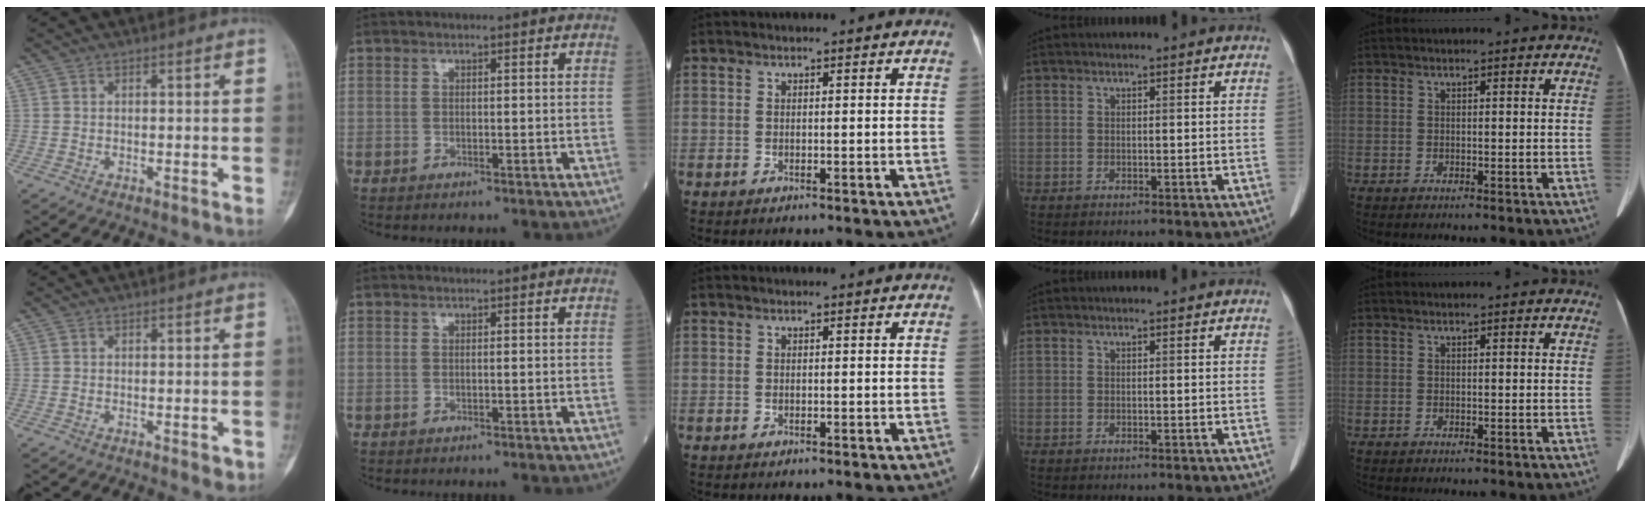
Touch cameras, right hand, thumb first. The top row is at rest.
{"thumb": {"total": 1.9, "force": [-0.8, 0.8, 1.5], "torque": [-0.013, 0.000, -0.009]}}